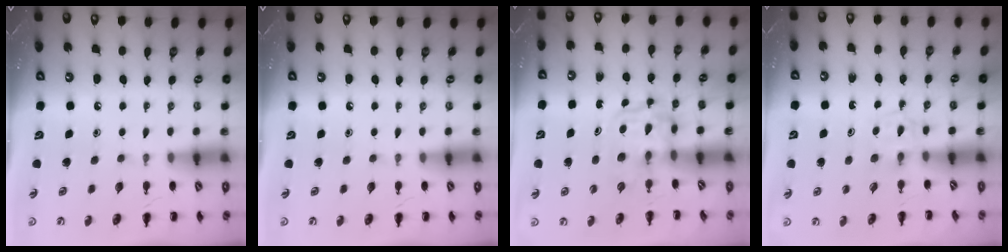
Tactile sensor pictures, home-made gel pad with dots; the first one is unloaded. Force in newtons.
{"total": 0.0}
{"total": 3.6, "press": 3.6, "slide": 0.2}
{"total": 2.3, "press": 2.0, "slide": 1.0}